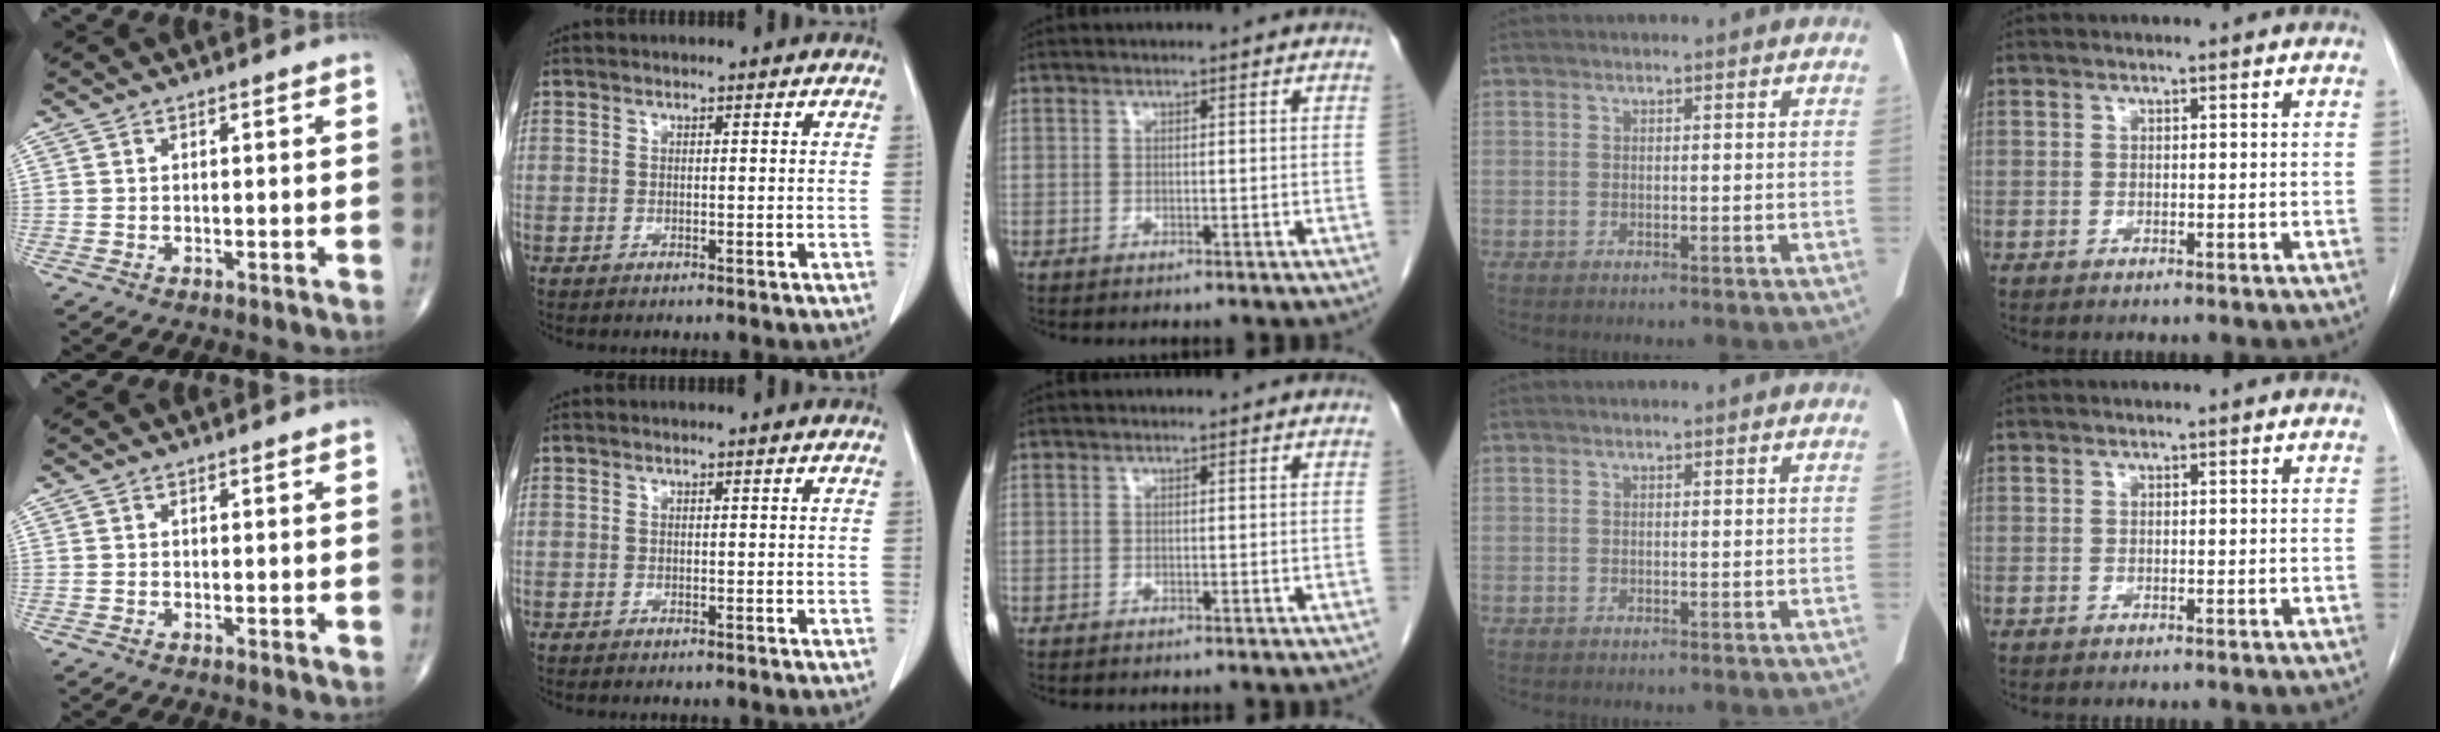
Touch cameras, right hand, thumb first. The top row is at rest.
{}